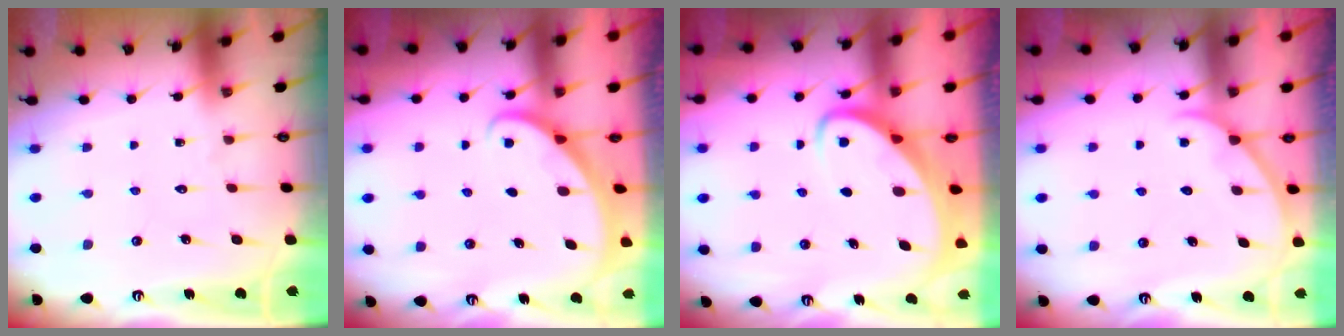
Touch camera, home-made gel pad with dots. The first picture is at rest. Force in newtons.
{"total": 2.1, "press": 2.1, "slide": 0.1}
{"total": 3.6, "press": 3.6, "slide": 0.5}
{"total": 3.2, "press": 3.2, "slide": 0.1}